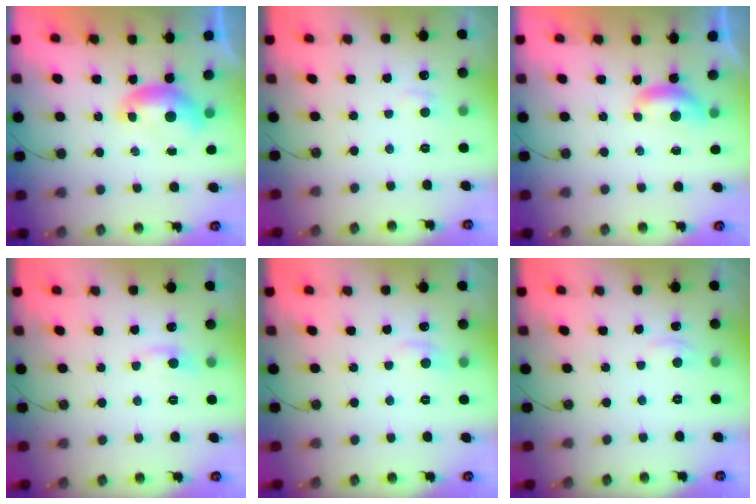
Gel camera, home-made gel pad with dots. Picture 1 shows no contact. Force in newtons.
{"total": 1.2, "press": 1.0, "slide": 0.7}
{"total": 2.2, "press": 2.2, "slide": 0.4}
{"total": 1.7, "press": 1.6, "slide": 0.7}
{"total": 1.3, "press": 0.9, "slide": 0.9}
{"total": 3.0, "press": 2.9, "slide": 0.5}